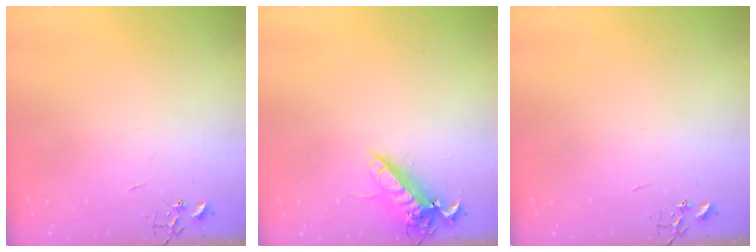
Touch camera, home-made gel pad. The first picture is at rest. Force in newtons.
{"total": 12.6, "press": 12.4, "slide": 2.4}
{"total": 0.0}